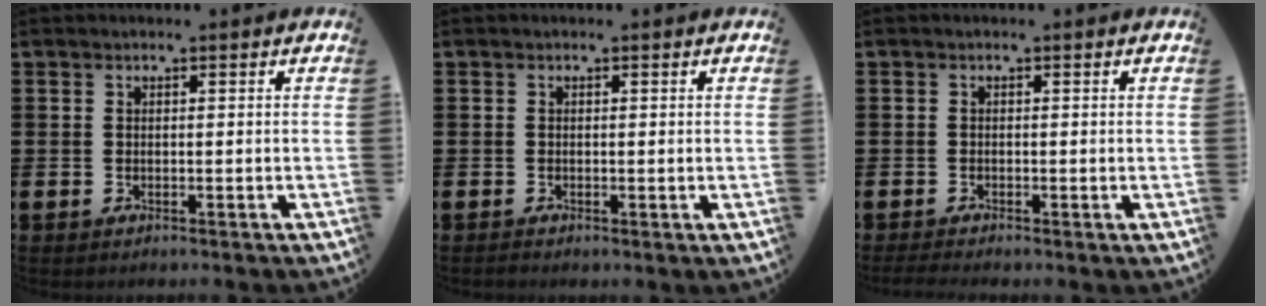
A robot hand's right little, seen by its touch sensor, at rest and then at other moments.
{"total": 0.0}
{"total": 0.8, "force": [-0.6, 0.1, 0.4], "torque": [-0.007, 0.001, -0.012]}